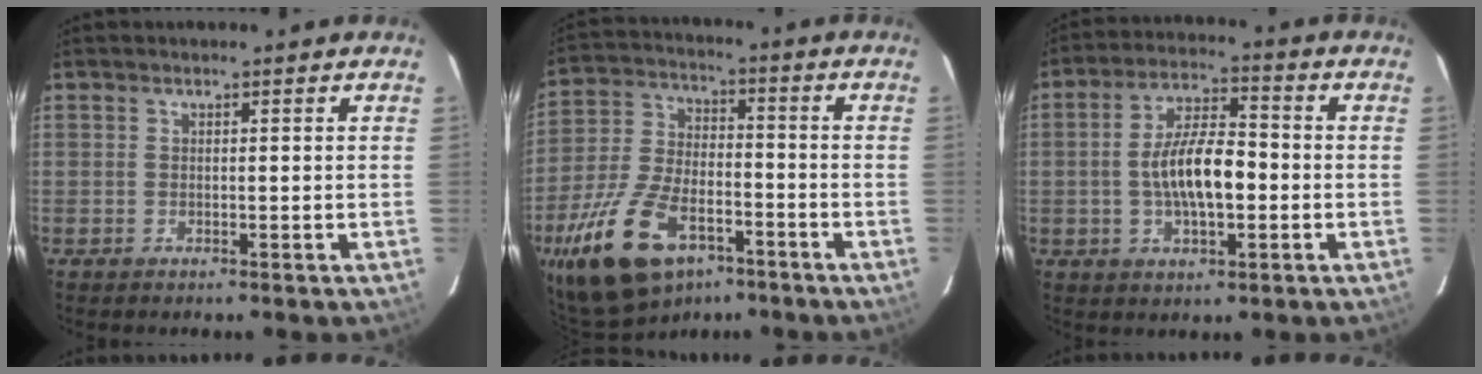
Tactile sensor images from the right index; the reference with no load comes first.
{"total": 18.9, "force": [-11.1, 9.6, 11.9], "torque": [-0.260, -0.016, -0.196]}
{"total": 10.5, "force": [-1.5, 4.0, 9.6], "torque": [-0.182, 0.008, -0.025]}